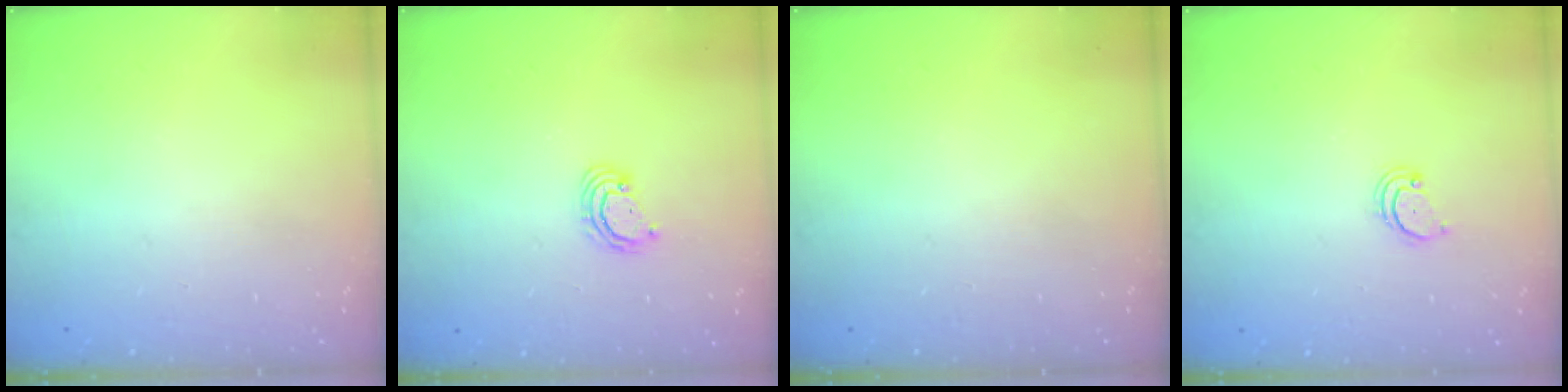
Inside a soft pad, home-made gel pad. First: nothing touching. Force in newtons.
{"total": 2.8, "press": 2.8, "slide": 0.3}
{"total": 0.0}
{"total": 2.6, "press": 2.5, "slide": 0.5}